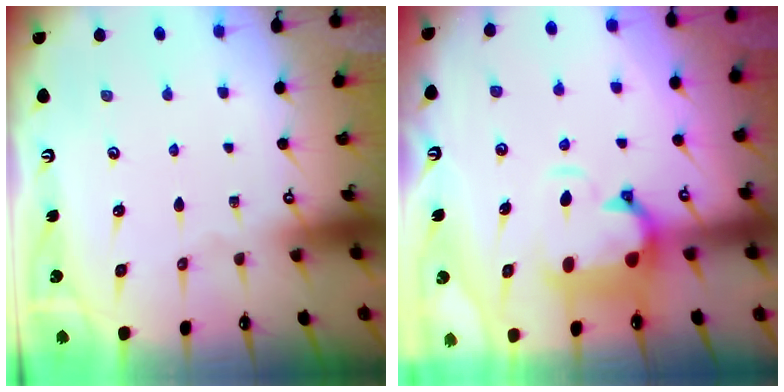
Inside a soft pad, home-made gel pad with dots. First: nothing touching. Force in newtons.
{"total": 2.6, "press": 2.1, "slide": 1.5}